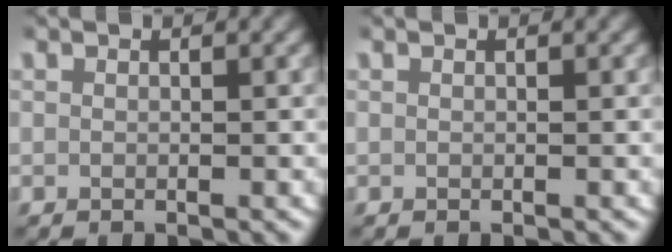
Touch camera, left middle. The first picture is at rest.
{"total": 0.0}